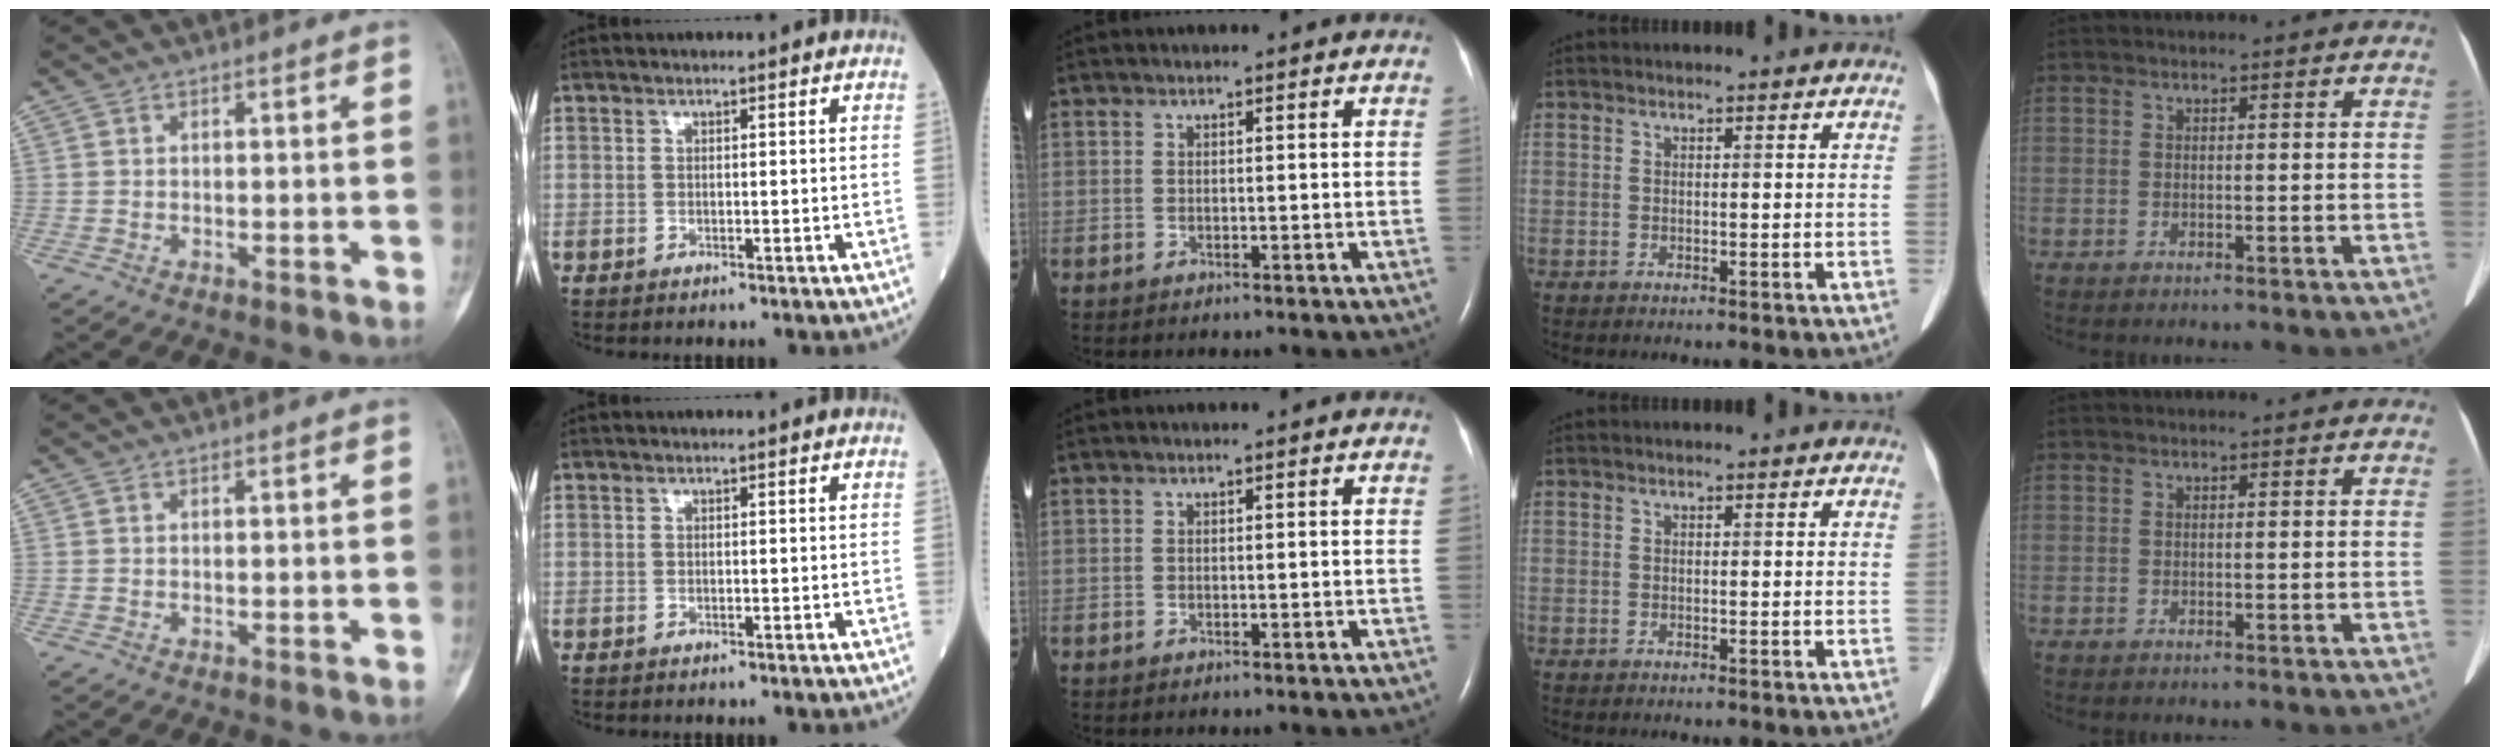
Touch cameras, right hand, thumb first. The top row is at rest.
{}